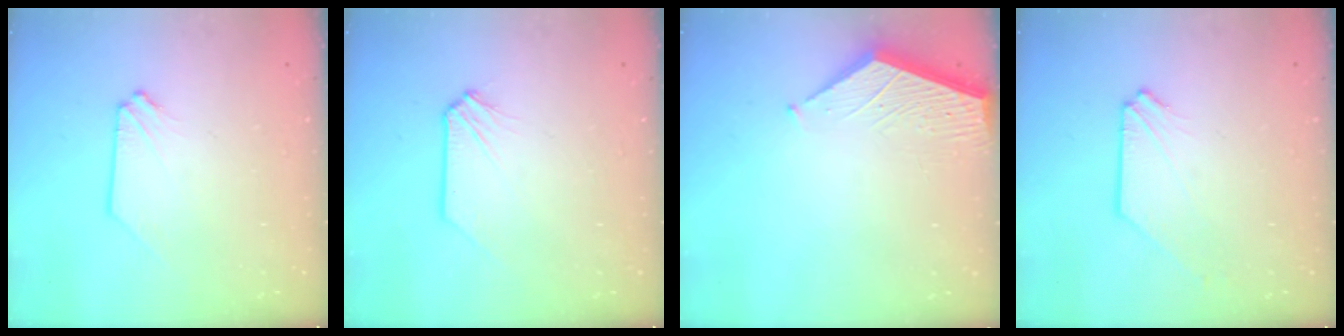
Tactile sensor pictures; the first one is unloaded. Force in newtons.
{"total": 0.0}
{"total": 3.5, "press": 3.5, "slide": 0.4}
{"total": 1.2, "press": 1.2, "slide": 0.2}